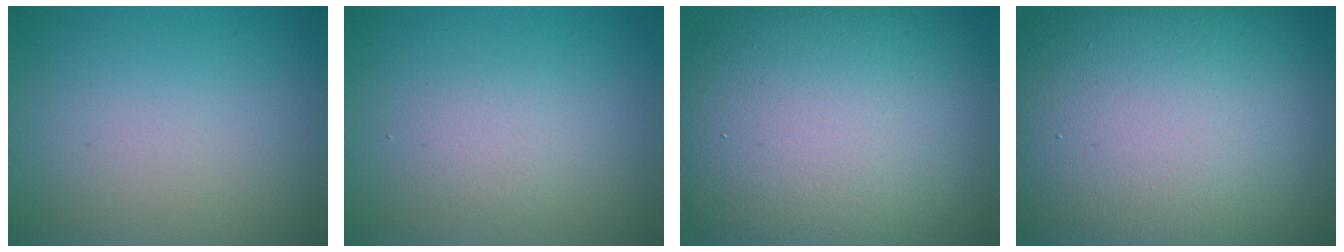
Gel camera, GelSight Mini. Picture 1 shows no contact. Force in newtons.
{"total": 1.4, "press": 1.4, "slide": 0.0}
{"total": 16.5, "press": 16.5, "slide": 0.9}
{"total": 22.6, "press": 22.5, "slide": 0.6}